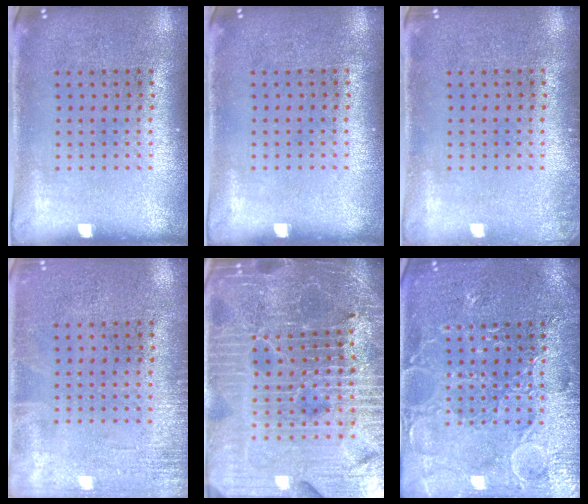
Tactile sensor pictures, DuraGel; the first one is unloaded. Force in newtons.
{"total": 0.0}
{"total": 0.7, "press": 0.6, "slide": 0.2}
{"total": 1.7, "press": 1.7, "slide": 0.3}
{"total": 6.1, "press": 5.5, "slide": 2.5}
{"total": 5.6, "press": 5.5, "slide": 0.7}